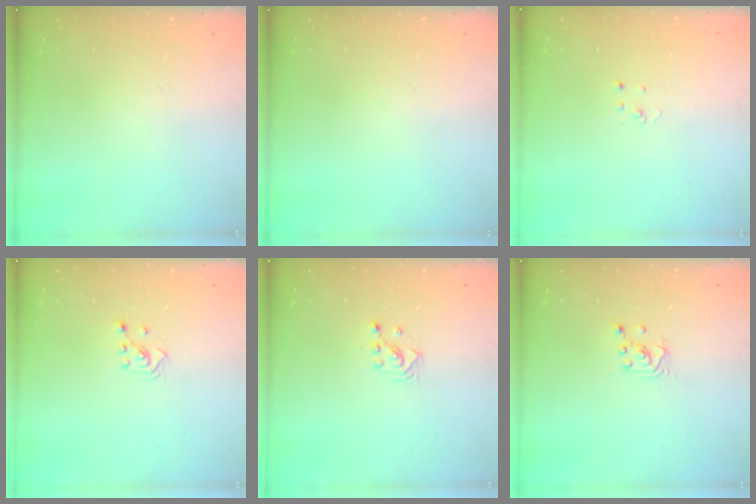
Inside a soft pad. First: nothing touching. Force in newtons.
{"total": 0.0}
{"total": 2.0, "press": 2.0, "slide": 0.1}
{"total": 2.3, "press": 2.2, "slide": 0.8}
{"total": 2.2, "press": 2.2, "slide": 0.2}
{"total": 1.6, "press": 1.6, "slide": 0.0}